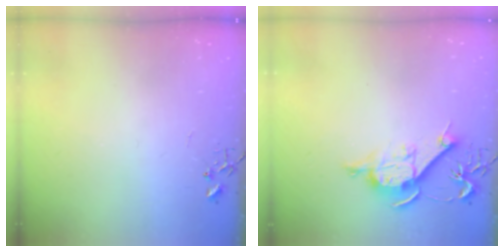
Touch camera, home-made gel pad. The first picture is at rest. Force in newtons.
{"total": 10.4, "press": 10.4, "slide": 1.2}